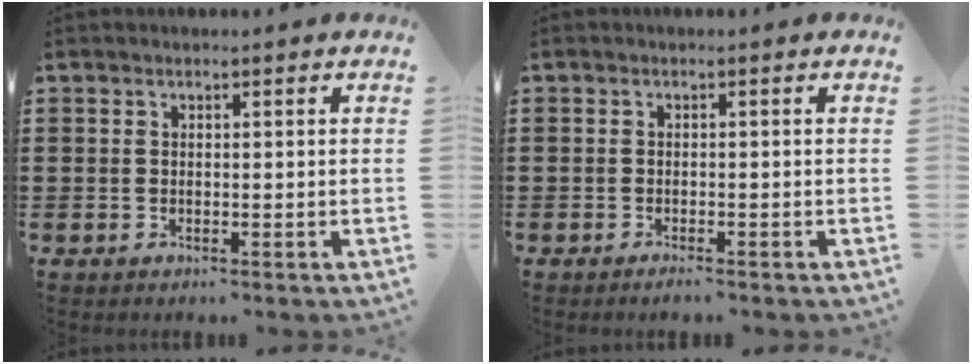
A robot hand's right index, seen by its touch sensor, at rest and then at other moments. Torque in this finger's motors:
{"motor_torque": [0.99, 1.15, -0.10, -0.04]}